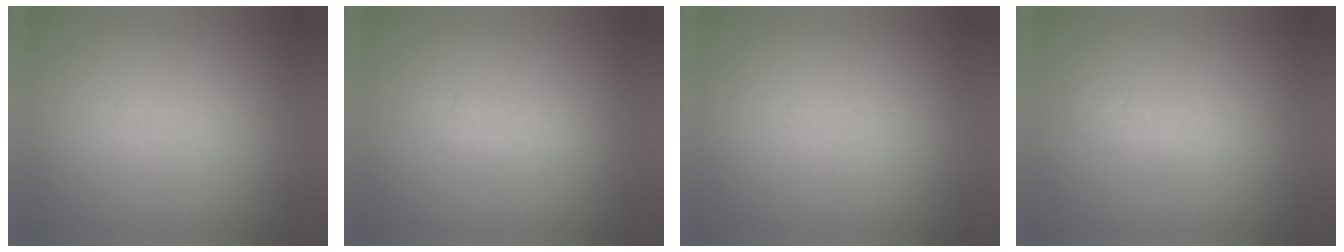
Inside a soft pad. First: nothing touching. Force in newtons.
{"total": 1.3}
{"total": 0.0}
{"total": 1.4}